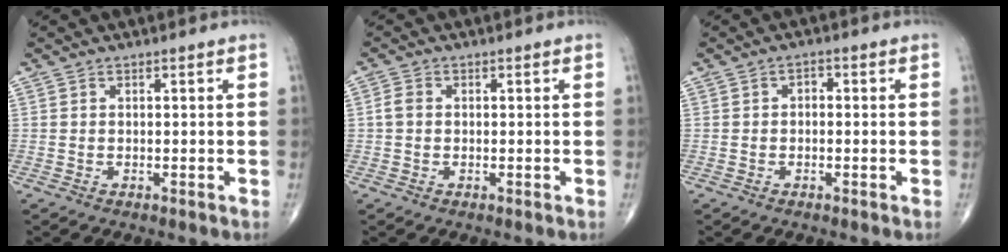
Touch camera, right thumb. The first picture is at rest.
{"total": 1.9, "force": [0.0, 1.5, 1.2], "torque": [-0.024, 0.005, -0.003]}
{"total": 1.5, "force": [0.0, 1.1, 1.1], "torque": [-0.007, 0.007, -0.006]}